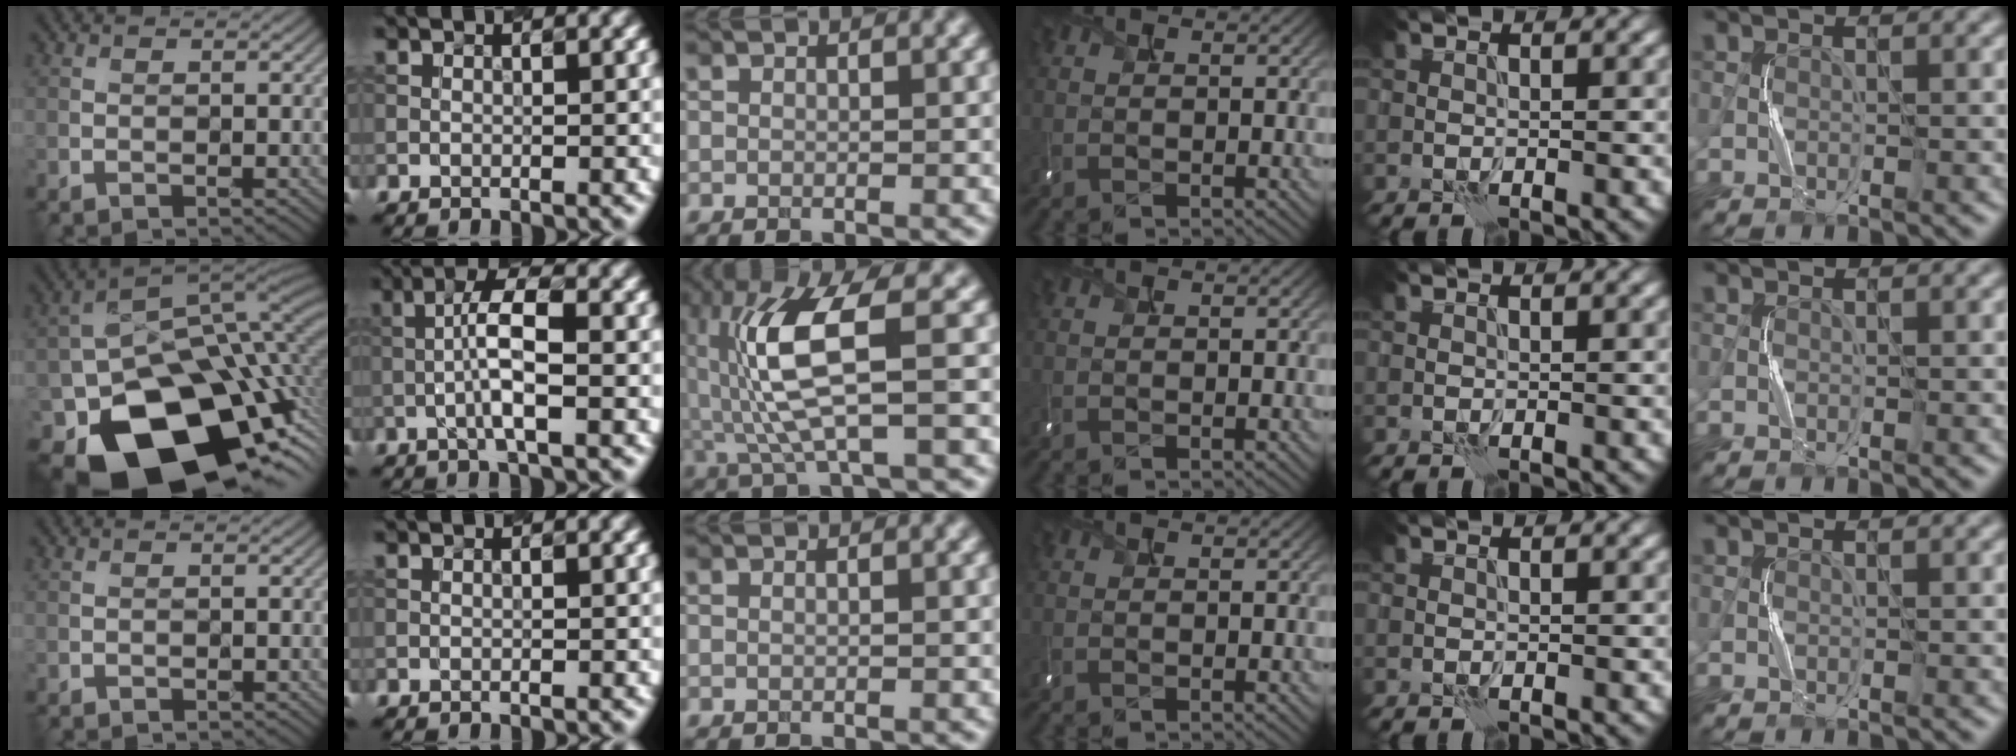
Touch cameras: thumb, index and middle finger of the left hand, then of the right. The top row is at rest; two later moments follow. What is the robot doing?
{"motion": "shake", "object": "tambourine"}